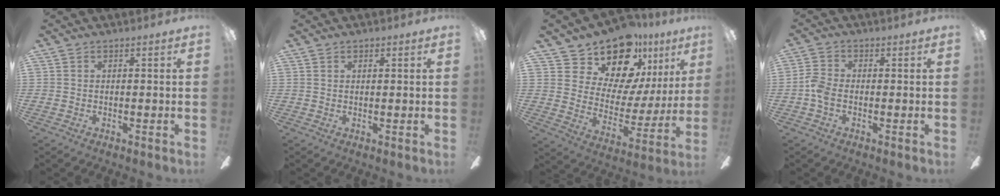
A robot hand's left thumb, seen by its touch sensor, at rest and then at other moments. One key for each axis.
{"total": 0.6, "fx": 0.5, "fy": 0.3, "fz": 0.1, "tx": 0.004, "ty": -0.001, "tz": 0.008}
{"total": 18.2, "fx": 14.5, "fy": 8.7, "fz": 6.9, "tx": -0.125, "ty": -0.111, "tz": 0.260}
{"total": 4.4, "fx": -1.1, "fy": 2.5, "fz": 3.4, "tx": -0.071, "ty": 0.007, "tz": -0.020}